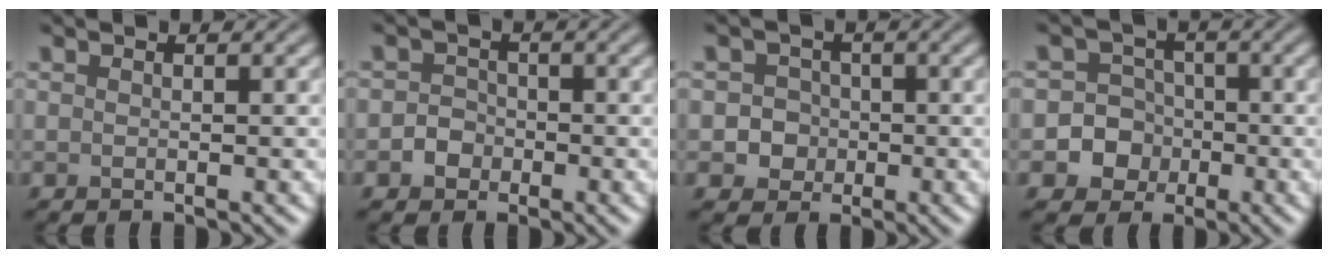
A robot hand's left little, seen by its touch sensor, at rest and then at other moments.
{"total": 1.9, "force": [-0.7, 1.6, 0.6], "torque": [-0.002, 0.003, -0.018]}
{"total": 2.8, "force": [-0.4, 2.7, 0.8], "torque": [0.011, 0.004, -0.021]}
{"total": 6.1, "force": [-1.7, 5.8, 1.0], "torque": [0.003, 0.011, -0.056]}